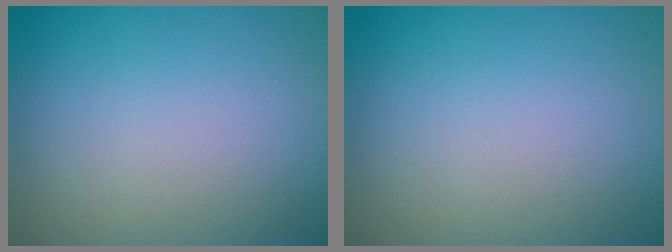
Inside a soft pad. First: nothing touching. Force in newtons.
{"total": 0.0}